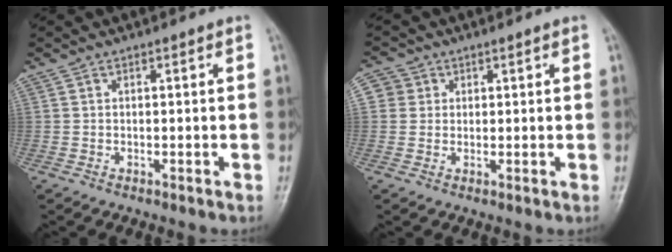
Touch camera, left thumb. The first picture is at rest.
{"total": 3.5, "force": [1.0, 3.3, 0.5], "torque": [0.014, 0.002, 0.014]}